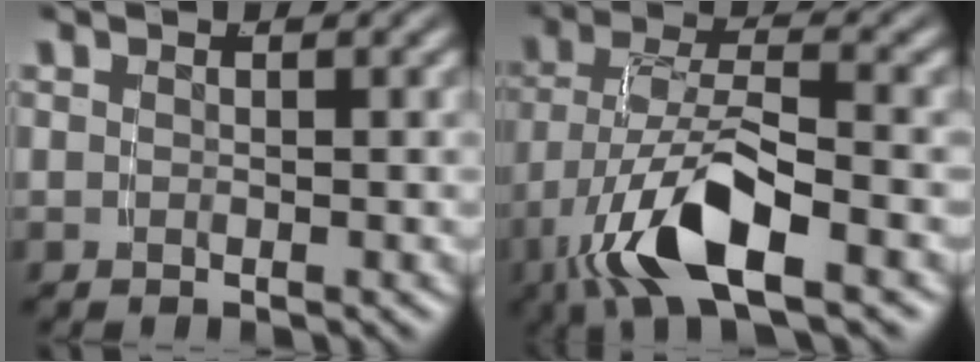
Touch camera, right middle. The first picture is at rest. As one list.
[{"total": 7.4, "force": [-2.6, 3.0, 6.3], "torque": [-0.125, -0.021, -0.029]}]